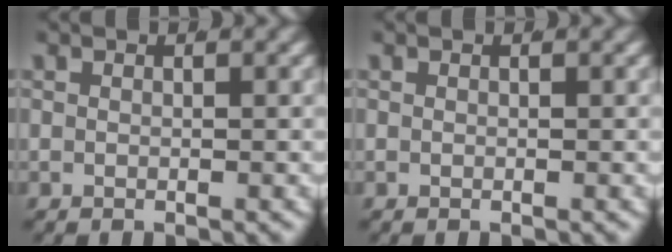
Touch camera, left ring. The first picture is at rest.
{"total": 0.0}